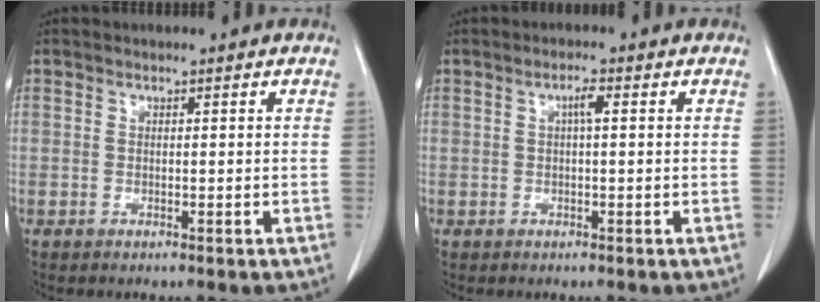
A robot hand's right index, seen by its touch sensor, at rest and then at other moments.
{"total": 1.8, "force": [0.4, 0.2, 1.8], "torque": [-0.031, 0.004, 0.005]}